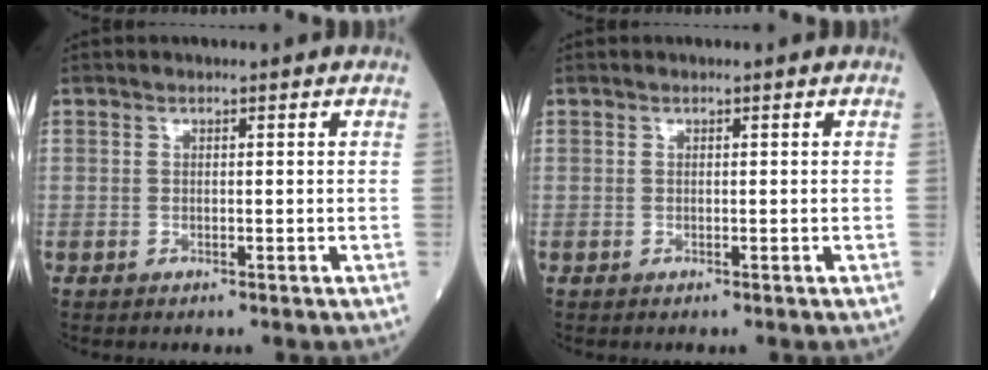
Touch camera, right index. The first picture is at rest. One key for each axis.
{"total": 0.0}